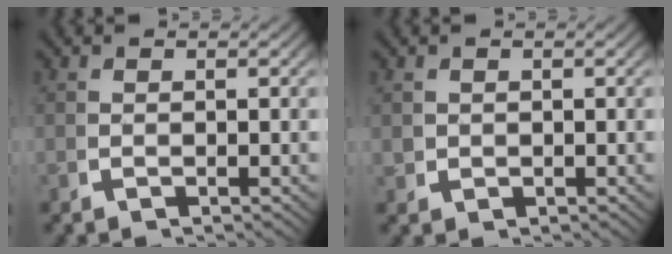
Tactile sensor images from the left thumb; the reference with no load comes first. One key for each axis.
{"total": 1.3, "fx": 0.4, "fy": 1.2, "fz": 0.3, "tx": -0.010, "ty": -0.012, "tz": 0.014}